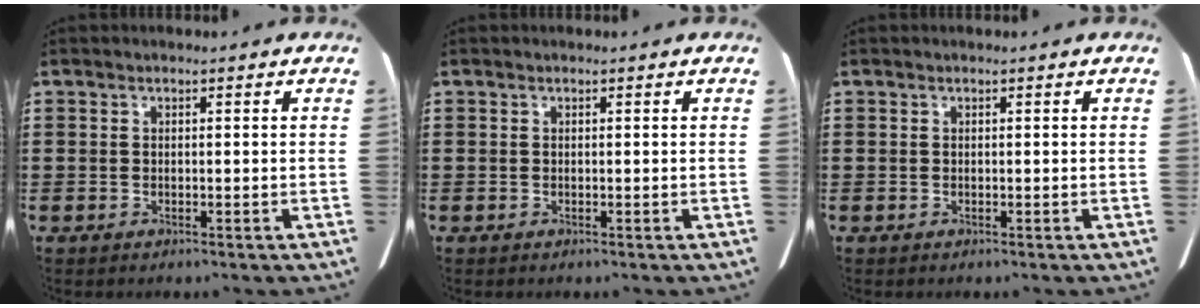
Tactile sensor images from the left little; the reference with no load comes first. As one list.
[{"total": 0.0}, {"total": 0.0}]